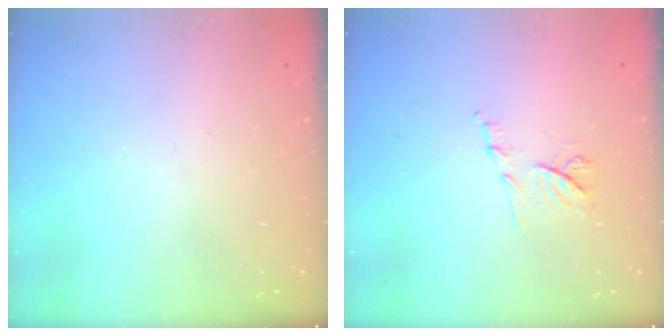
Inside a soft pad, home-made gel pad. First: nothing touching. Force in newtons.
{"total": 7.3, "press": 7.2, "slide": 0.9}